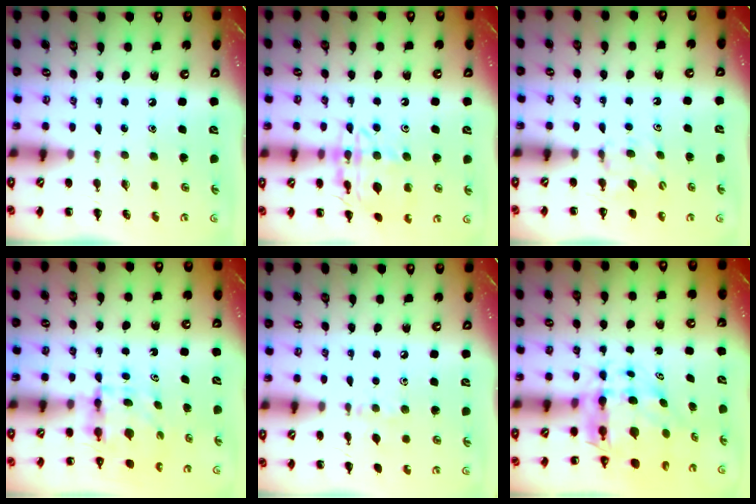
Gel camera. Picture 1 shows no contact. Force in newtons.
{"total": 14.2, "press": 14.1, "slide": 1.2}
{"total": 6.1, "press": 5.9, "slide": 1.6}
{"total": 3.9, "press": 3.9, "slide": 0.3}
{"total": 5.2, "press": 5.0, "slide": 1.3}
{"total": 7.9, "press": 7.4, "slide": 2.6}